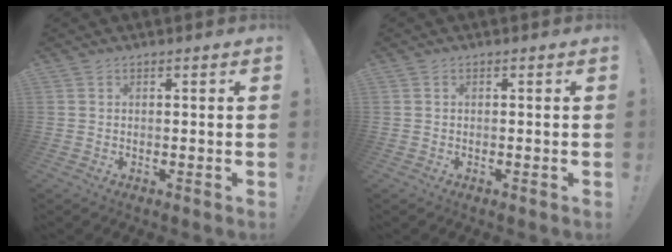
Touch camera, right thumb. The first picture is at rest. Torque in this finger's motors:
{"motor_torque": [-0.06, 0.05, 0.27, -0.13, 0.00]}